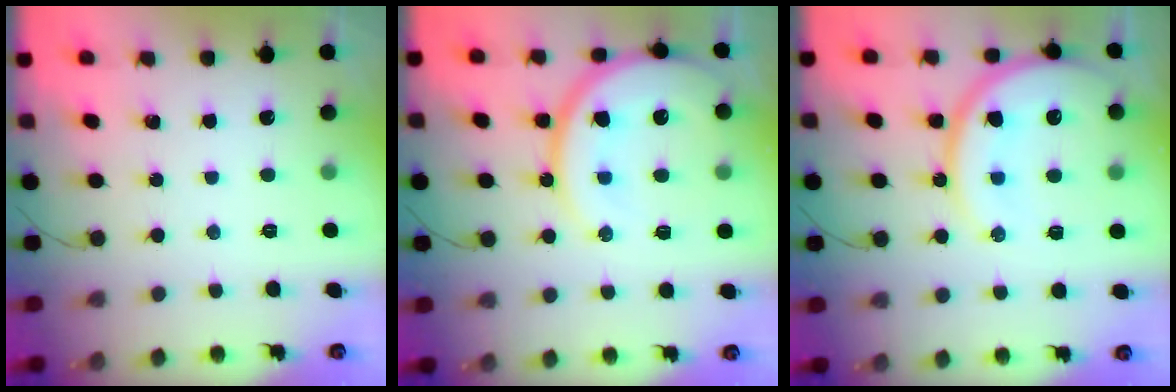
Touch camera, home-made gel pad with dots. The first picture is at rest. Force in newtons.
{"total": 16.7, "press": 16.6, "slide": 1.8}
{"total": 17.0, "press": 16.9, "slide": 1.8}